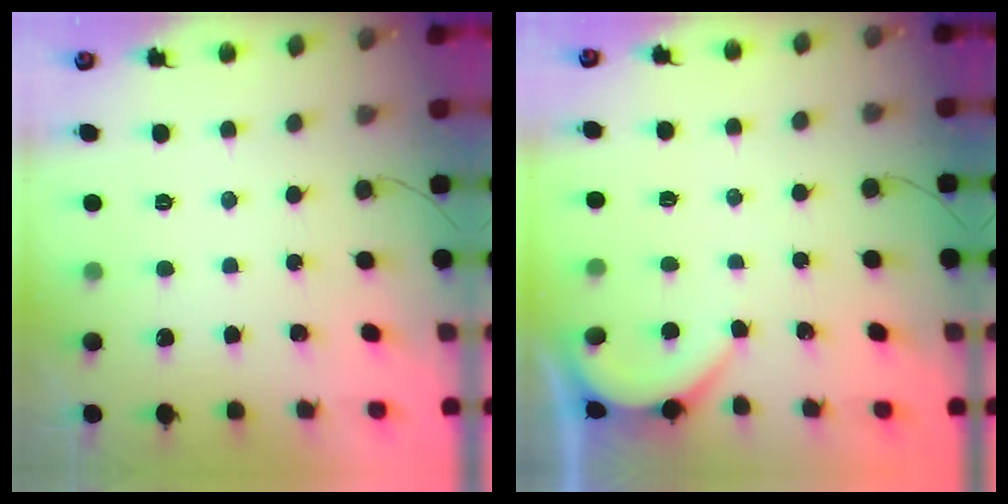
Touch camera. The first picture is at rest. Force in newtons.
{"total": 2.2, "press": 2.2, "slide": 0.4}